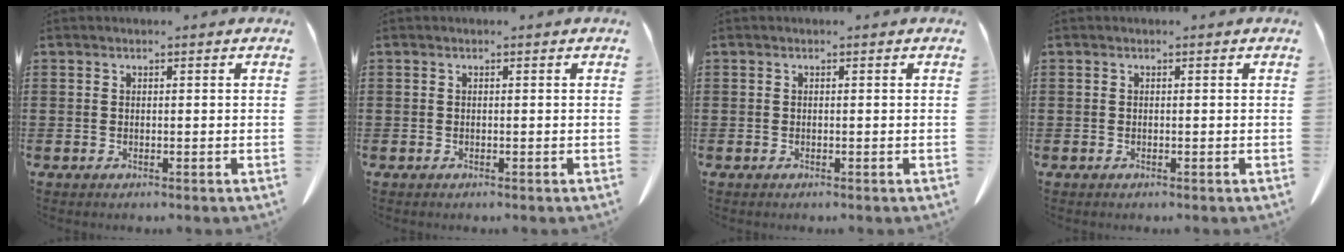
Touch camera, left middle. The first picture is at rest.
{"total": 0.0}
{"total": 0.0}
{"total": 0.0}